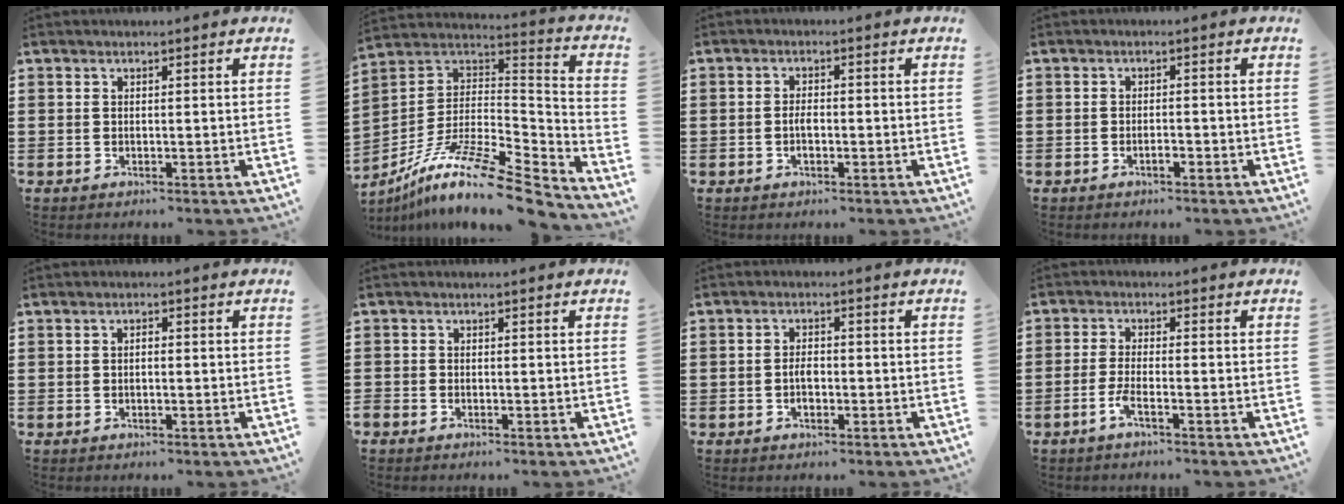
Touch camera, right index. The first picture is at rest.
{"total": 13.6, "force": [-9.7, 2.0, 9.4], "torque": [-0.174, 0.008, -0.181]}
{"total": 2.1, "force": [-0.6, 0.8, 1.9], "torque": [-0.038, -0.001, -0.010]}
{"total": 1.5, "force": [-0.9, 0.5, 1.1], "torque": [-0.022, 0.000, -0.016]}
{"total": 0.8, "force": [-0.2, 0.3, 0.7], "torque": [-0.015, -0.002, -0.003]}
{"total": 0.8, "force": [-0.7, 0.2, 0.1], "torque": [-0.004, -0.002, -0.015]}
{"total": 2.6, "force": [-0.7, 1.1, 2.2], "torque": [-0.051, -0.002, -0.015]}
{"total": 3.0, "force": [-1.9, 0.2, 2.3], "torque": [-0.061, -0.006, -0.042]}